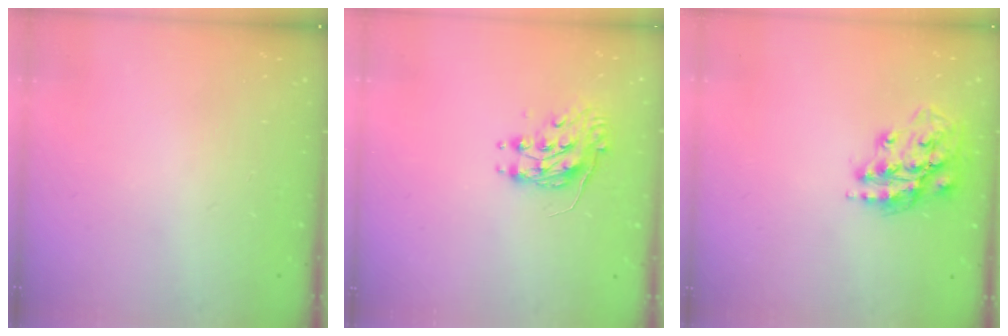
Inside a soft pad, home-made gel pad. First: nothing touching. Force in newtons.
{"total": 8.2, "press": 8.2, "slide": 0.3}
{"total": 16.1, "press": 16.1, "slide": 1.5}